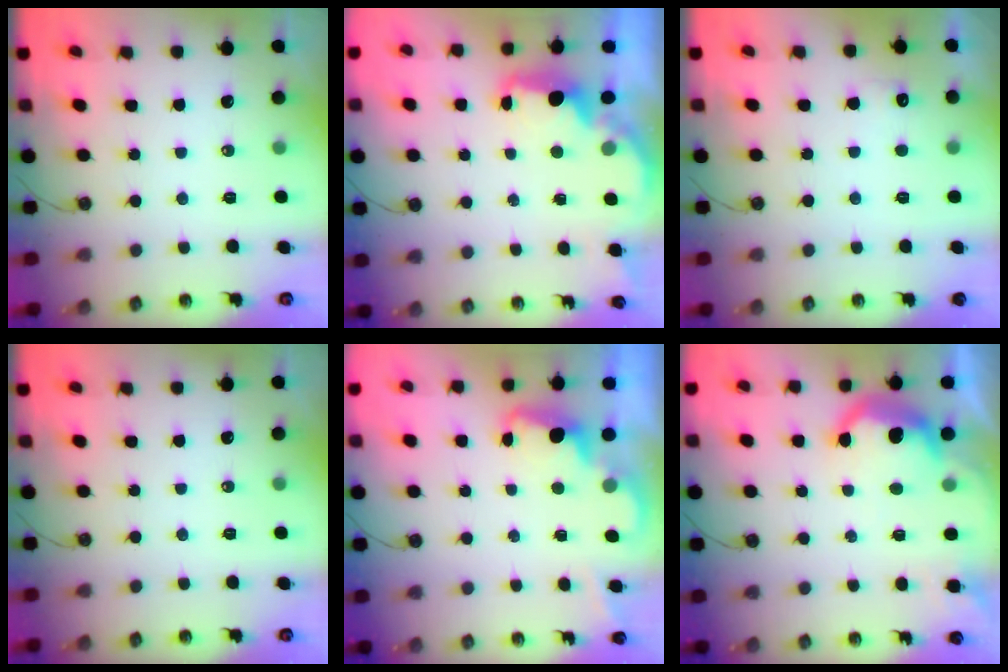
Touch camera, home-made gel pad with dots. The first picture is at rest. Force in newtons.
{"total": 2.4, "press": 2.3, "slide": 0.9}
{"total": 5.4, "press": 5.3, "slide": 1.2}
{"total": 0.0}
{"total": 2.4, "press": 2.3, "slide": 0.6}
{"total": 10.7, "press": 10.7, "slide": 0.5}